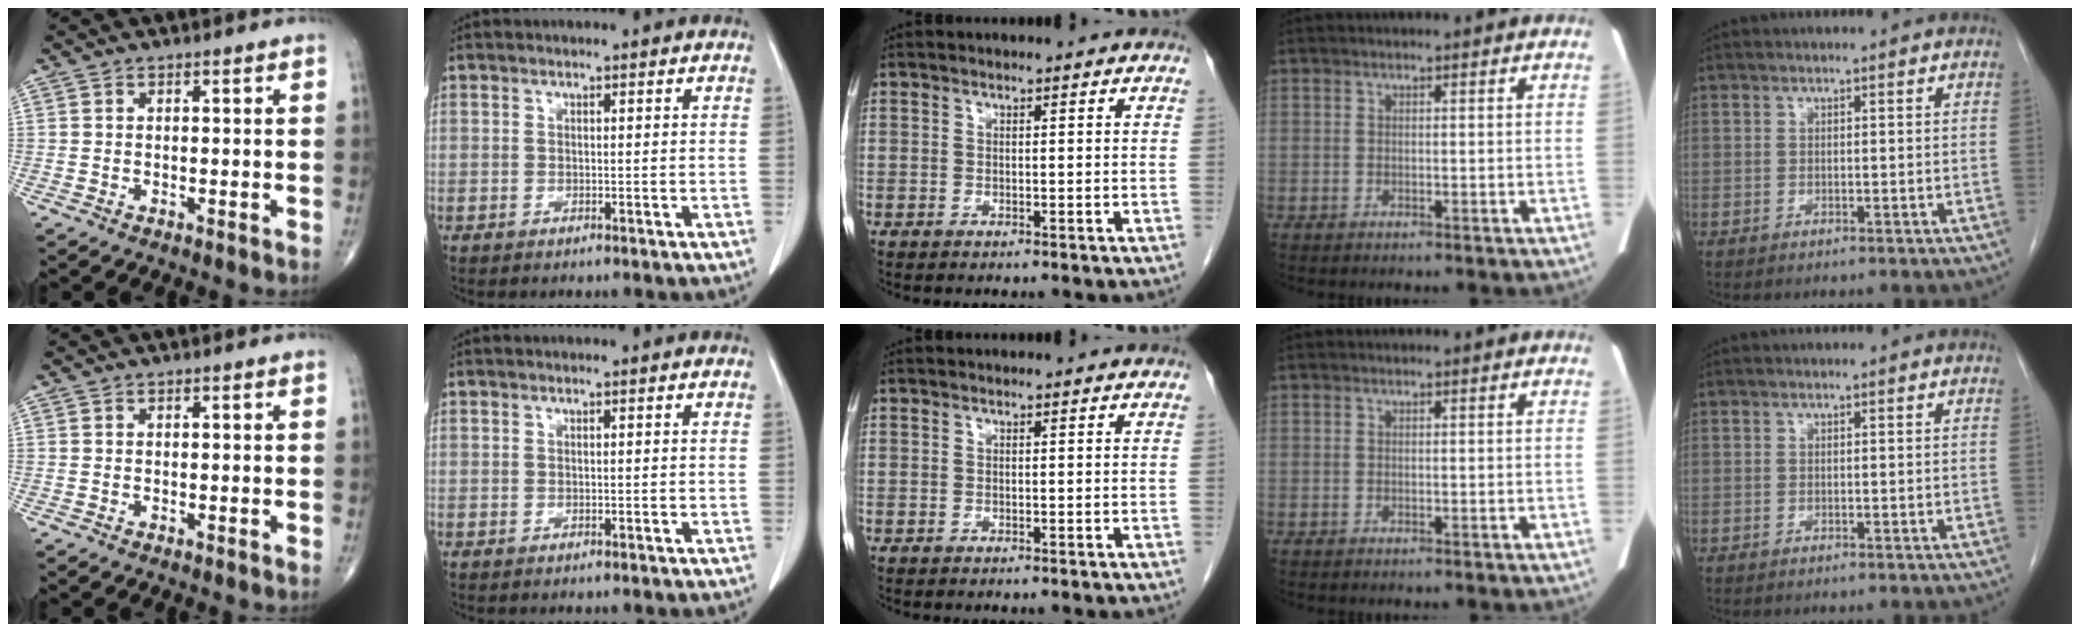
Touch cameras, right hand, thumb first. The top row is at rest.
{}